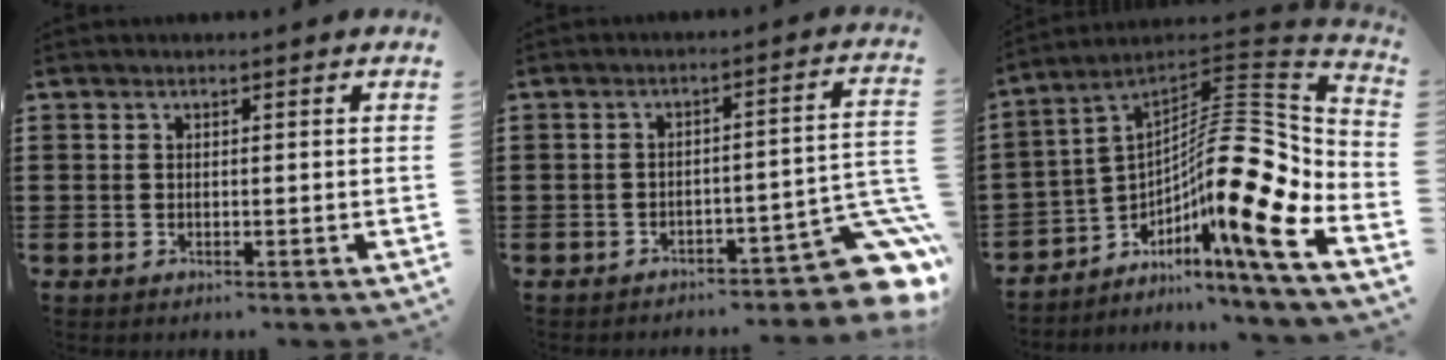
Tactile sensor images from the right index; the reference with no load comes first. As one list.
[{"total": 7.2, "force": [-4.8, 2.0, 5.0], "torque": [-0.057, -0.003, -0.087]}, {"total": 17.0, "force": [-3.2, 4.2, 16.1], "torque": [-0.251, -0.026, -0.069]}]